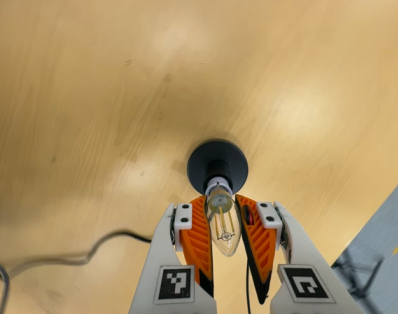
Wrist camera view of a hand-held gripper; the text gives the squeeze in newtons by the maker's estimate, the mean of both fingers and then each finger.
{"total": 20.8, "left": 20.9, "right": 20.6}